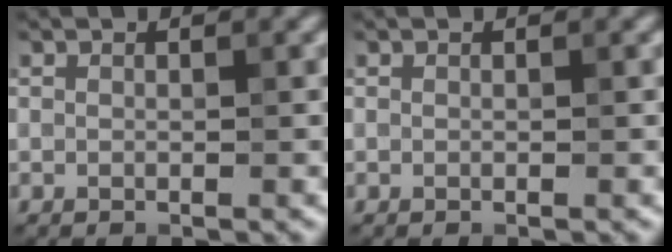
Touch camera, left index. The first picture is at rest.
{"total": 0.0}